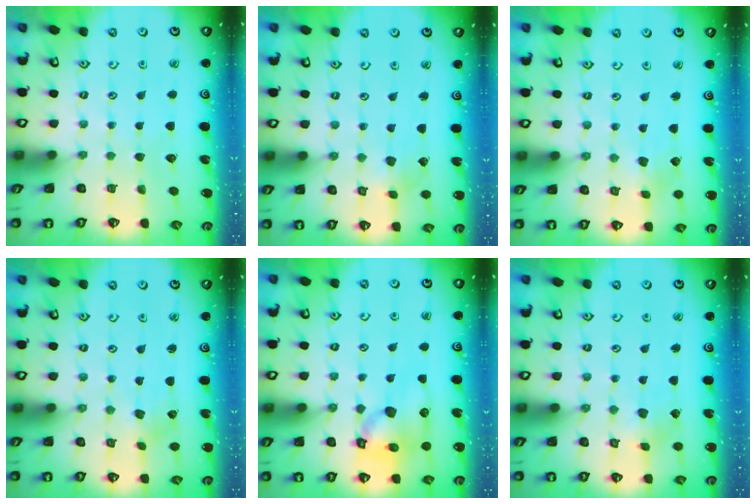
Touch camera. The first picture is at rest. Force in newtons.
{"total": 2.0, "press": 2.0, "slide": 0.2}
{"total": 2.1, "press": 2.1, "slide": 0.3}
{"total": 2.6, "press": 2.6, "slide": 0.2}
{"total": 12.5, "press": 12.4, "slide": 1.6}
{"total": 3.5, "press": 3.5, "slide": 0.2}